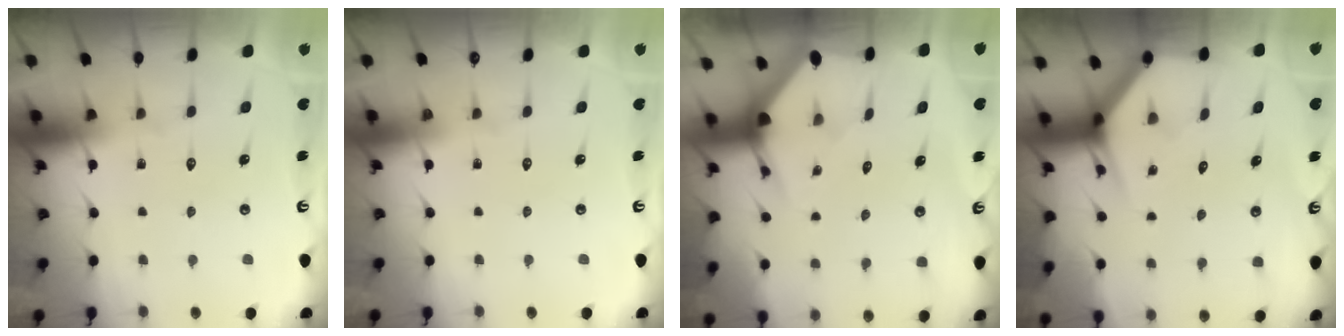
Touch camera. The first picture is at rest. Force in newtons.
{"total": 0.0}
{"total": 3.0, "press": 3.0, "slide": 0.1}
{"total": 3.7, "press": 3.6, "slide": 0.2}